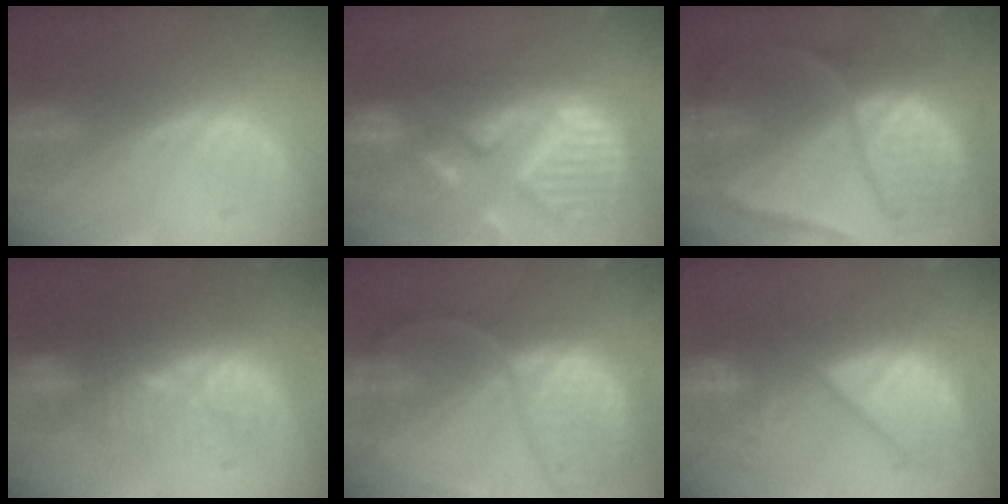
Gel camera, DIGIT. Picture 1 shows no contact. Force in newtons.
{"total": 13.9, "press": 11.8, "slide": 7.3}
{"total": 10.8, "press": 10.7, "slide": 1.1}
{"total": 9.6, "press": 9.2, "slide": 2.8}
{"total": 11.9, "press": 9.9, "slide": 6.7}
{"total": 10.1, "press": 9.5, "slide": 3.5}